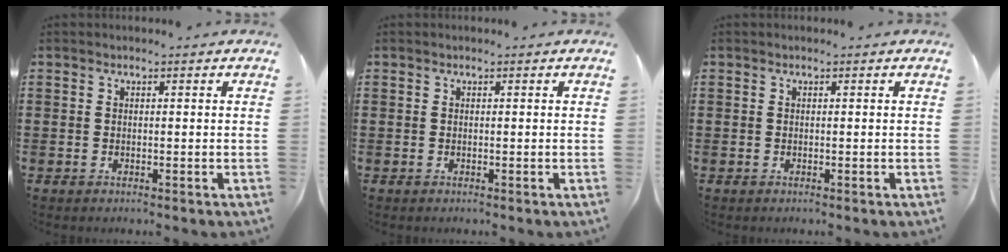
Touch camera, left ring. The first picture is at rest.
{"total": 0.0}
{"total": 0.0}